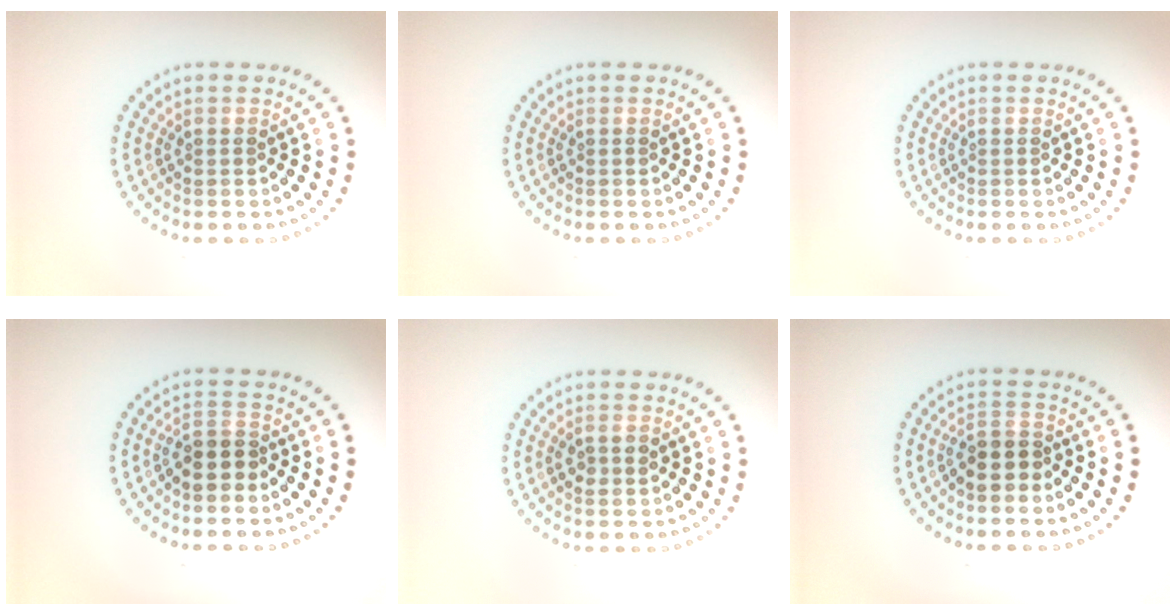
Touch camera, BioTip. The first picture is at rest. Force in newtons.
{"total": 0.0}
{"total": 0.0}
{"total": 2.7, "press": 2.3, "slide": 1.3}
{"total": 1.5, "press": 1.5, "slide": 0.2}
{"total": 2.6, "press": 2.3, "slide": 1.2}